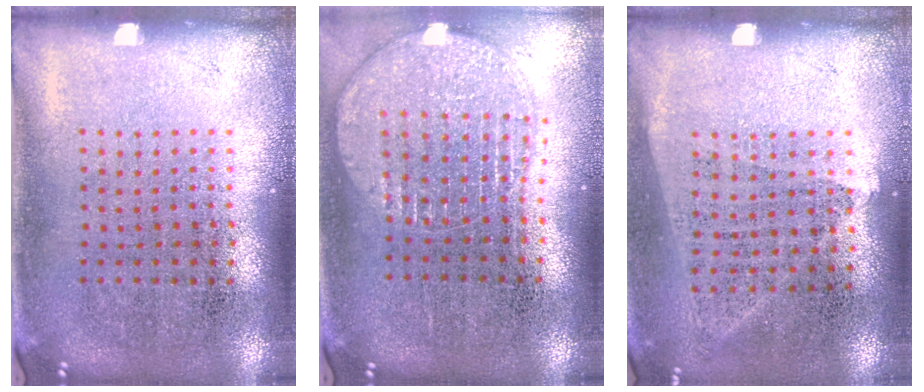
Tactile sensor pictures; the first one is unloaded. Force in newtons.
{"total": 1.6, "press": 1.4, "slide": 0.8}
{"total": 1.0, "press": 0.9, "slide": 0.6}